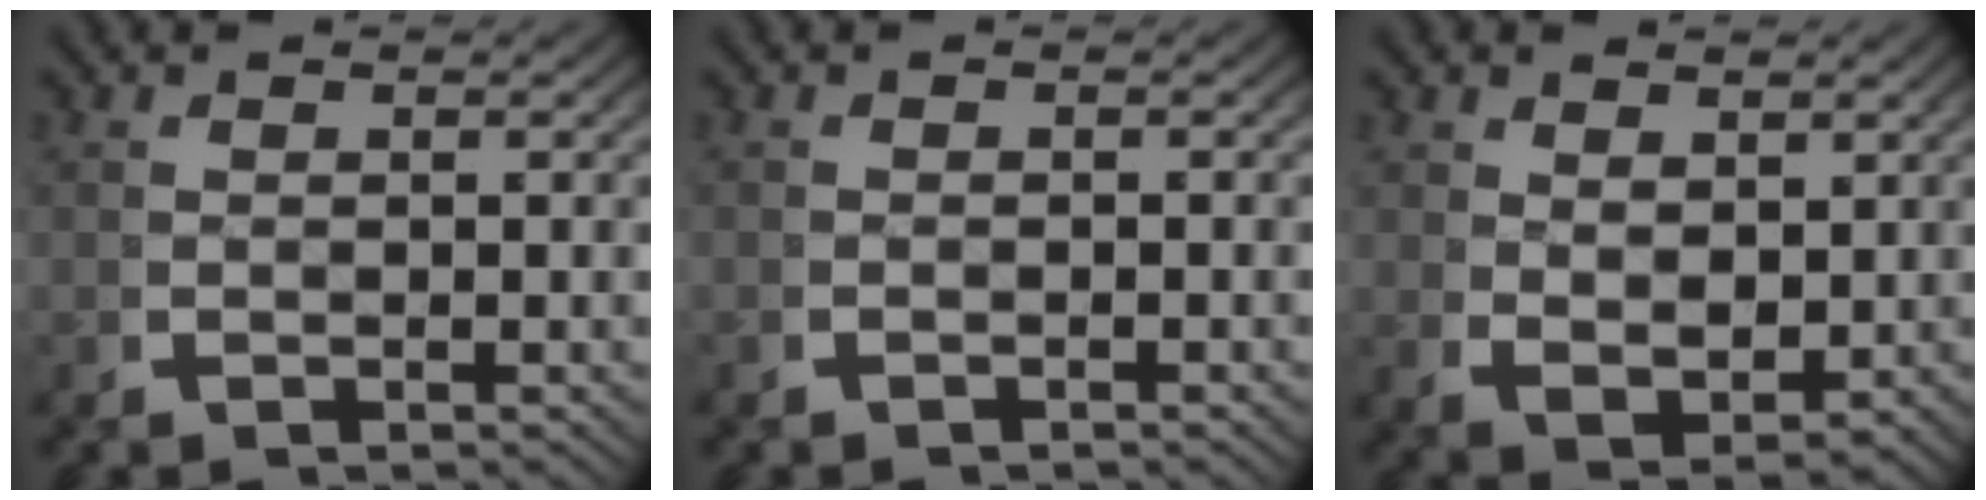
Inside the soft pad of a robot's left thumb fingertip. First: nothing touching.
{"total": 0.8, "force": [-0.7, 0.2, 0.1], "torque": [0.003, 0.004, -0.020]}
{"total": 3.7, "force": [0.5, 2.6, 2.5], "torque": [-0.049, -0.021, 0.019]}